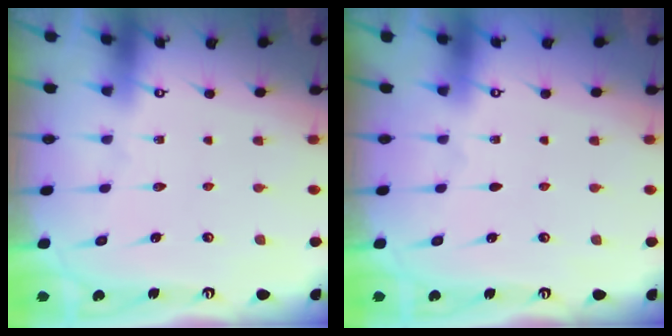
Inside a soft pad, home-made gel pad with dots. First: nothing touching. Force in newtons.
{"total": 0.0}